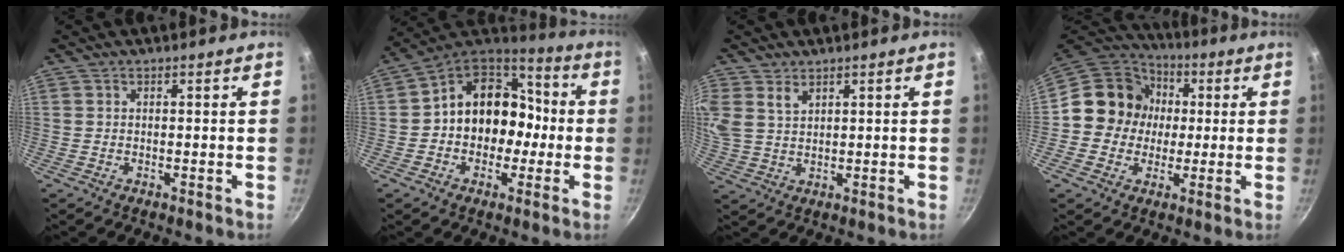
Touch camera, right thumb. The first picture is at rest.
{"total": 16.7, "force": [-1.2, 13.5, 9.8], "torque": [-0.103, 0.059, -0.032]}
{"total": 9.7, "force": [5.0, 6.4, 5.3], "torque": [-0.128, 0.015, 0.109]}
{"total": 13.6, "force": [0.9, 12.5, 5.2], "torque": [-0.050, 0.027, -0.002]}